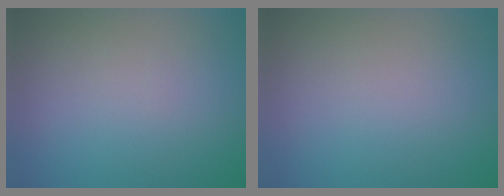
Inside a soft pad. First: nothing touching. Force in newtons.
{"total": 0.0}